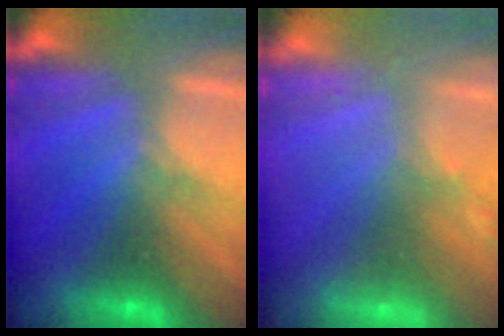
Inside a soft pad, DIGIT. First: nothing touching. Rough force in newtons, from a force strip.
{"total": 2.9}